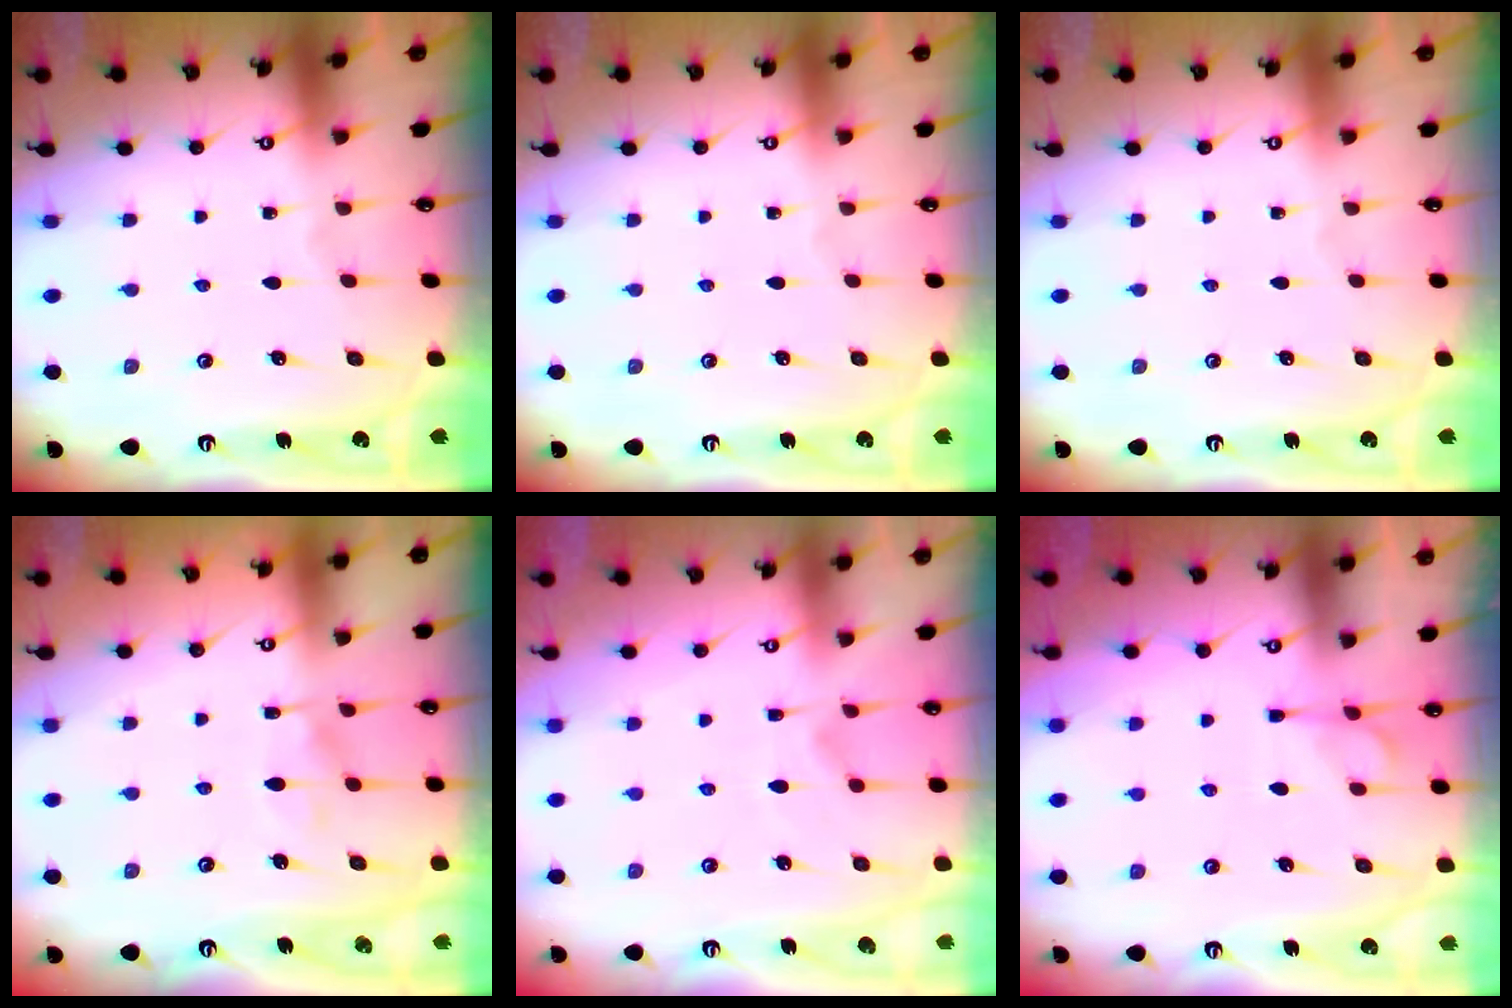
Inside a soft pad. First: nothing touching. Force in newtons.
{"total": 0.0}
{"total": 0.0}
{"total": 6.7, "press": 6.7, "slide": 0.4}
{"total": 1.4, "press": 0.5, "slide": 1.3}
{"total": 2.0, "press": 1.4, "slide": 1.3}